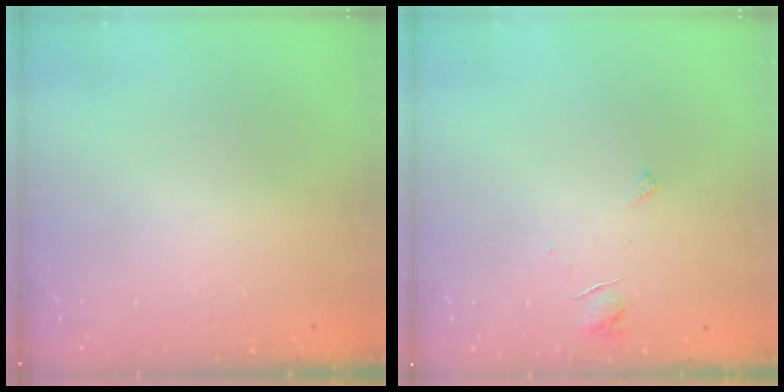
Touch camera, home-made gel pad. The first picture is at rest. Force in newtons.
{"total": 3.2, "press": 3.2, "slide": 0.3}